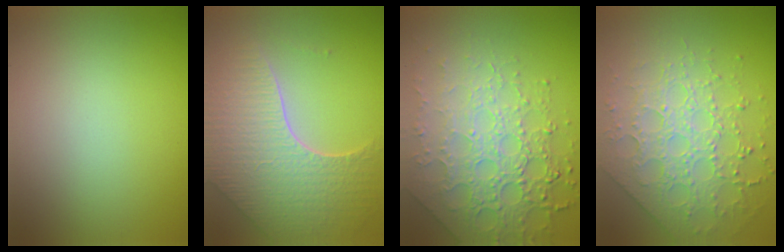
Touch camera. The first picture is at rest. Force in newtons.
{"total": 7.6, "press": 5.5, "slide": 5.2}
{"total": 8.1, "press": 5.6, "slide": 5.9}
{"total": 4.5, "press": 4.3, "slide": 1.0}